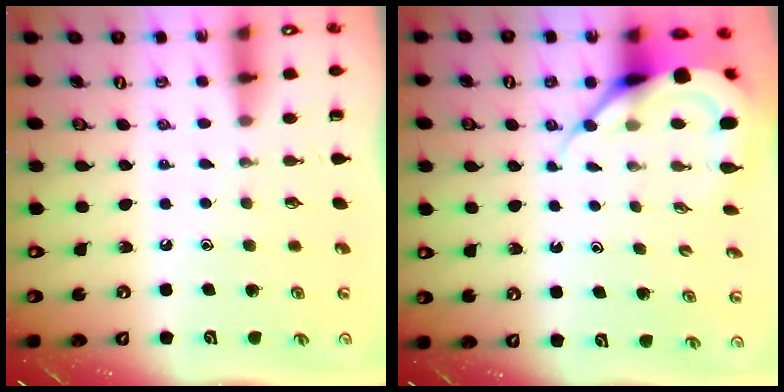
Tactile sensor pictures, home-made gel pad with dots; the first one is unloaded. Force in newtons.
{"total": 7.3, "press": 7.3, "slide": 0.6}